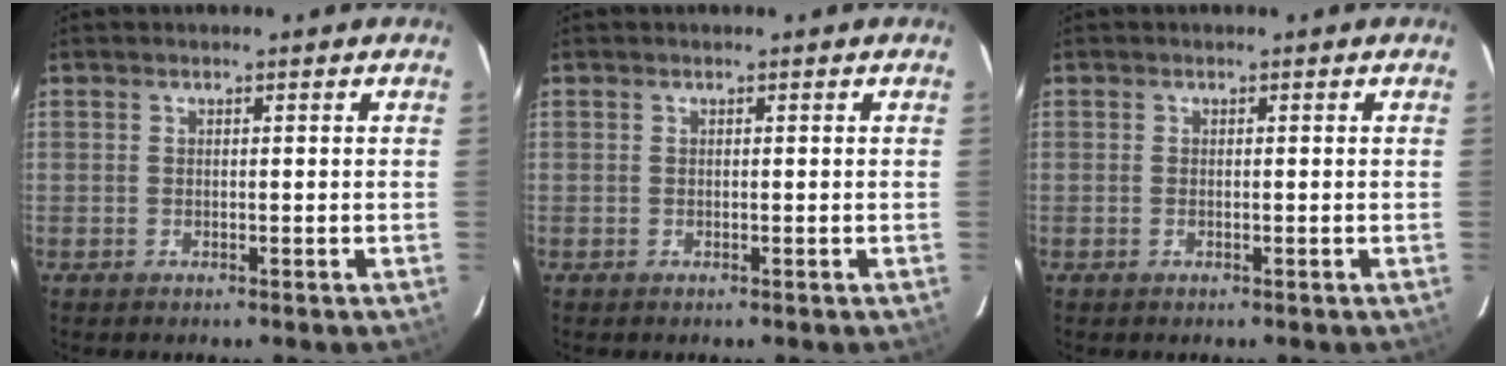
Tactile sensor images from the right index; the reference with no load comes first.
{"total": 0.0}
{"total": 0.0}